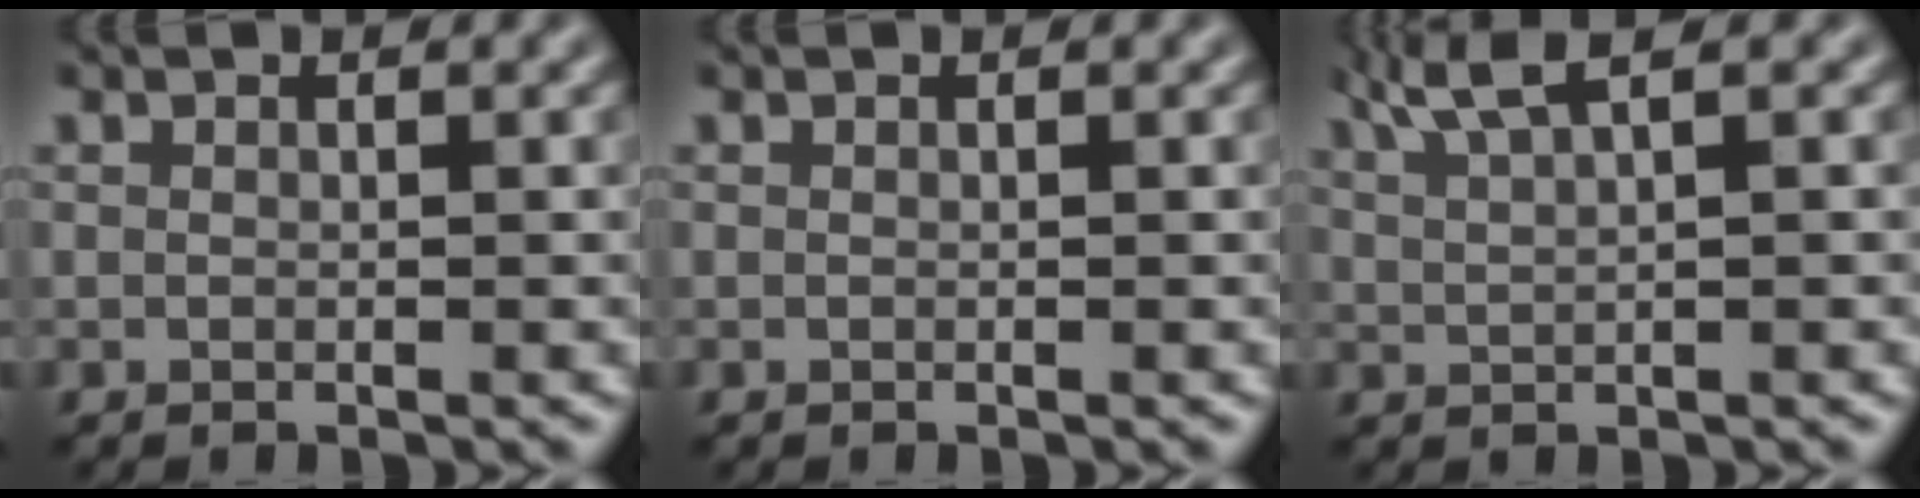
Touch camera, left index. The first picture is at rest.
{"total": 0.0}
{"total": 3.3, "force": [2.3, 0.6, 2.3], "torque": [-0.036, 0.011, 0.043]}